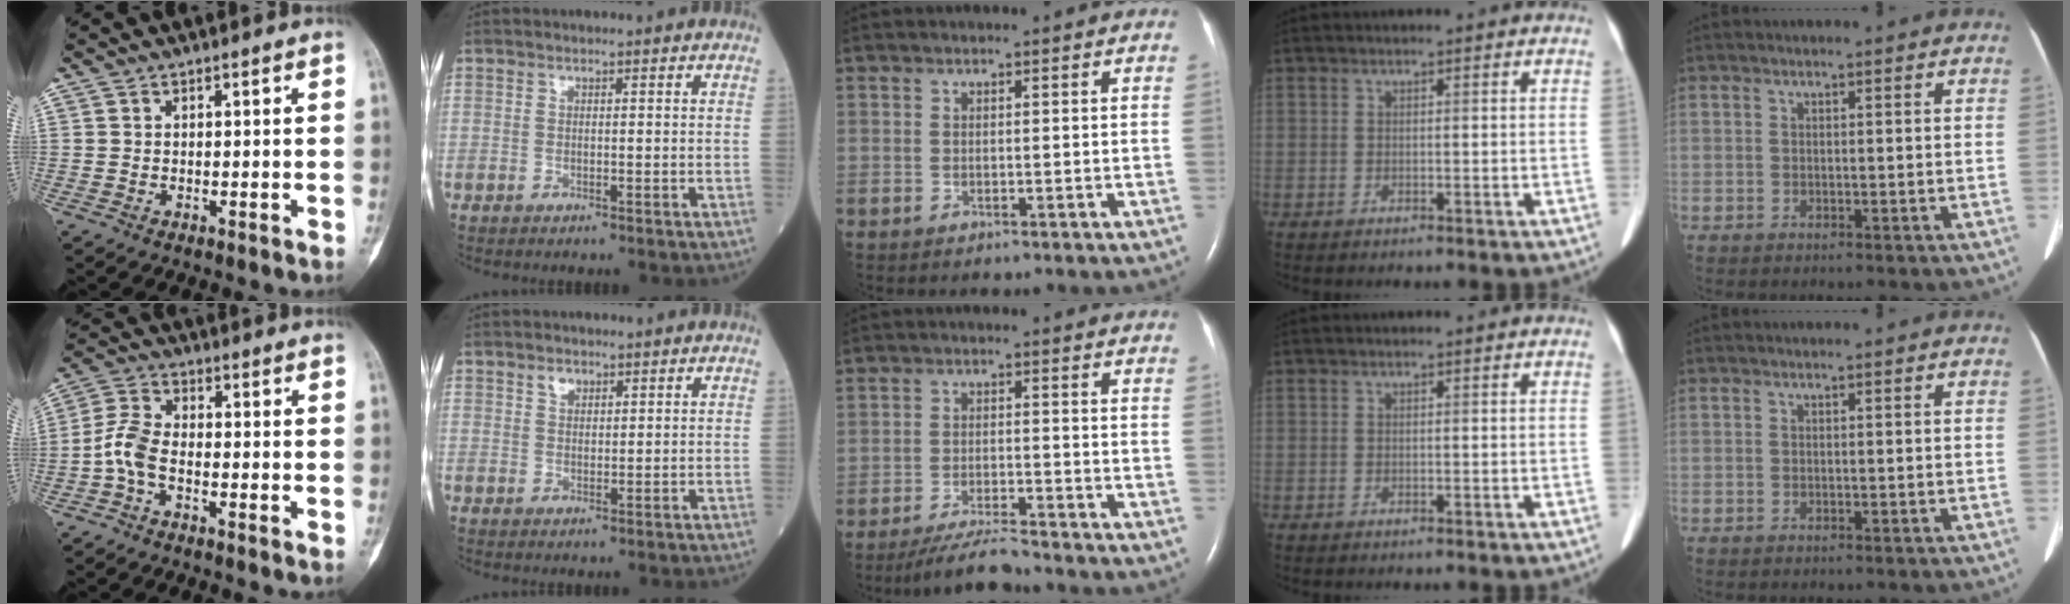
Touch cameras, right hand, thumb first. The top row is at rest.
{"thumb": {"total": 5.7, "force": [-2.1, 2.8, 4.5], "torque": [-0.101, 0.020, -0.052]}, "index": {"total": 1.7, "force": [1.2, 1.0, 0.7], "torque": [-0.012, 0.003, 0.023]}, "middle": {"total": 5.8, "force": [-5.4, -0.2, 2.0], "torque": [-0.042, -0.019, -0.098]}}